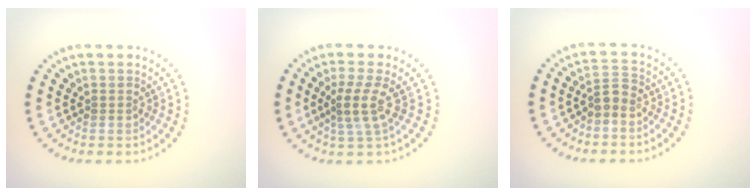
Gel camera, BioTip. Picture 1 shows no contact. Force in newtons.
{"total": 2.9, "press": 2.1, "slide": 2.0}
{"total": 1.6, "press": 1.3, "slide": 1.0}